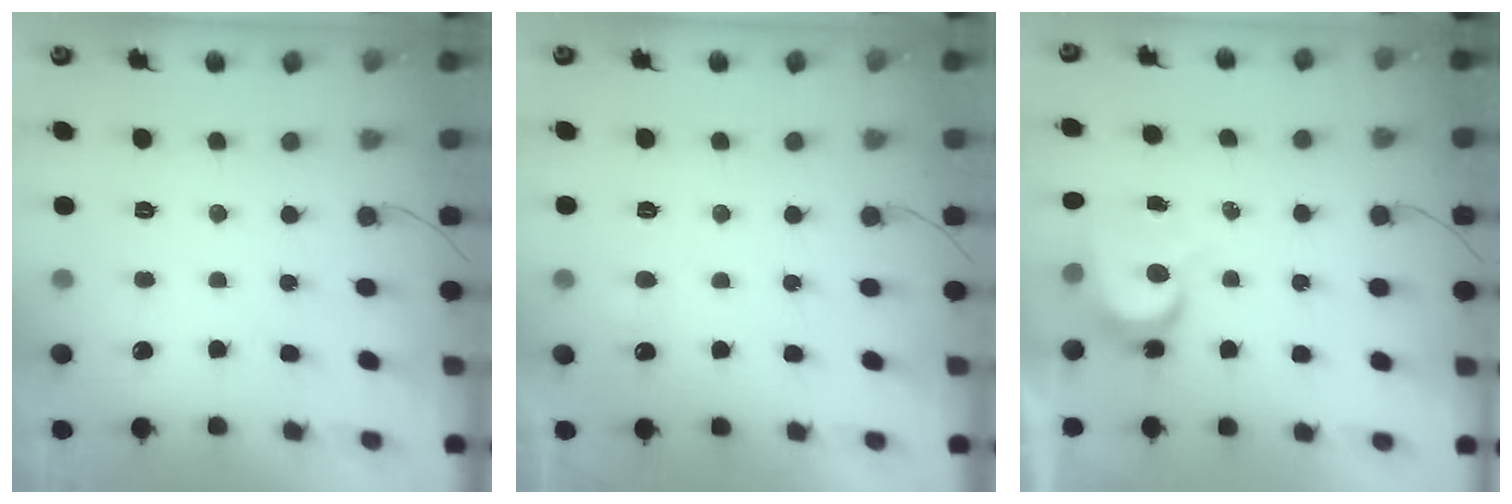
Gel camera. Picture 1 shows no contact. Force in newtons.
{"total": 4.7, "press": 4.7, "slide": 0.4}
{"total": 5.5, "press": 5.5, "slide": 0.3}